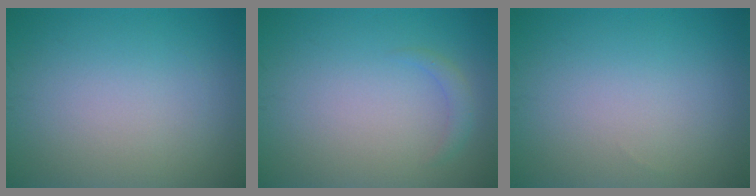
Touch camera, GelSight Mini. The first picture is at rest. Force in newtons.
{"total": 1.1, "press": 1.1, "slide": 0.0}
{"total": 0.0}